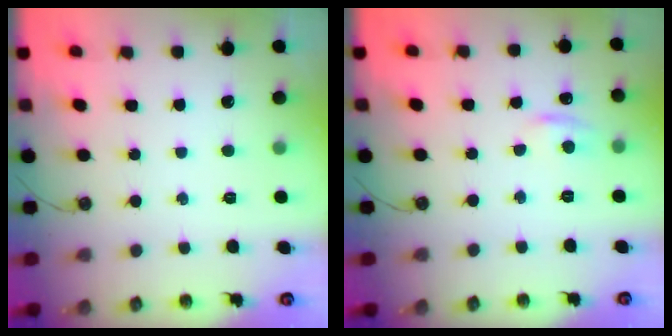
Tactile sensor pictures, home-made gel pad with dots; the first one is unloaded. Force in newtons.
{"total": 5.5, "press": 5.4, "slide": 0.7}